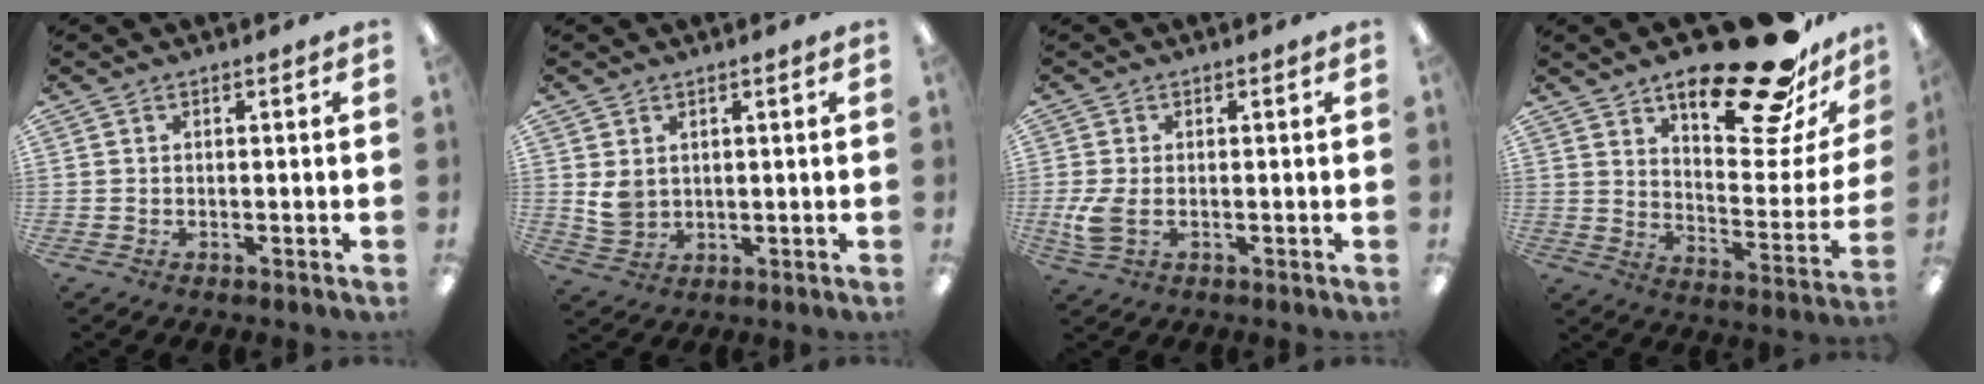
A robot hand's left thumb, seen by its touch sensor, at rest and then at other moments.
{"total": 3.8, "force": [1.4, 2.9, 2.0], "torque": [-0.032, -0.001, 0.027]}
{"total": 5.6, "force": [-0.5, 3.3, 4.6], "torque": [-0.096, -0.003, -0.010]}
{"total": 24.9, "force": [19.2, 7.5, 14.0], "torque": [-0.182, -0.137, 0.311]}